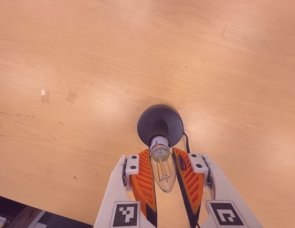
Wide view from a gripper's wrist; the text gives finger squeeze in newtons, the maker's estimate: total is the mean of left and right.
{"total": 10.9, "left": 10.4, "right": 11.4}